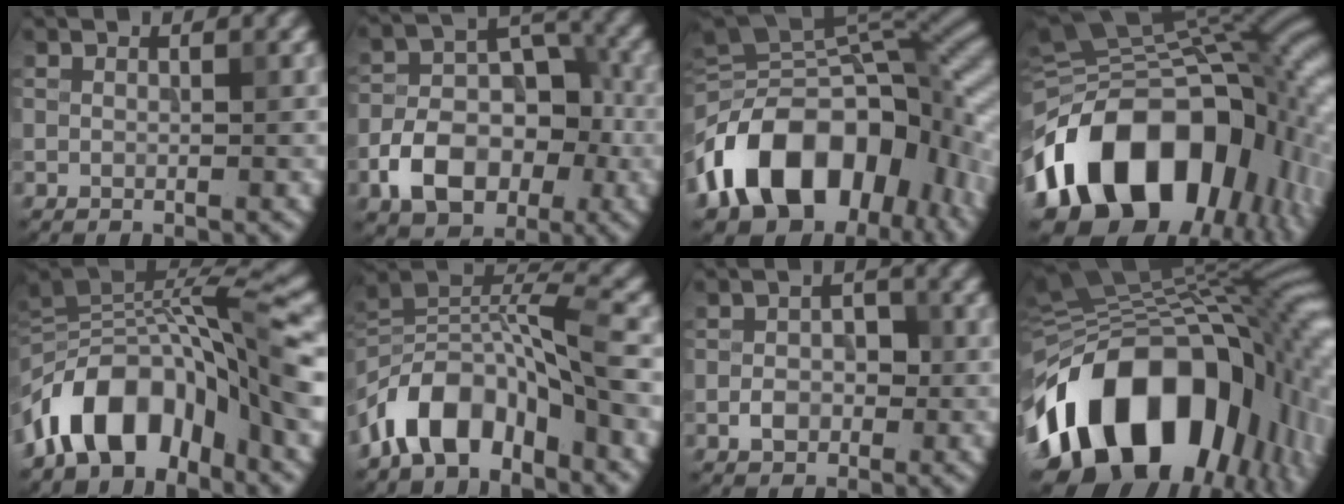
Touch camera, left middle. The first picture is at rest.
{"total": 8.1, "force": [-3.2, 5.2, 5.3], "torque": [-0.084, 0.001, -0.054]}
{"total": 15.6, "force": [-5.8, 9.8, 10.7], "torque": [-0.166, 0.018, -0.107]}
{"total": 19.0, "force": [-5.2, 12.4, 13.4], "torque": [-0.213, 0.001, -0.098]}
{"total": 11.2, "force": [-4.6, 5.1, 8.8], "torque": [-0.130, 0.024, -0.091]}
{"total": 9.6, "force": [-5.1, 4.4, 6.8], "torque": [-0.120, 0.017, -0.104]}
{"total": 2.9, "force": [-0.8, 2.0, 1.9], "torque": [-0.026, 0.001, -0.017]}
{"total": 18.7, "force": [-6.6, 12.0, 12.7], "torque": [-0.196, -0.010, -0.103]}